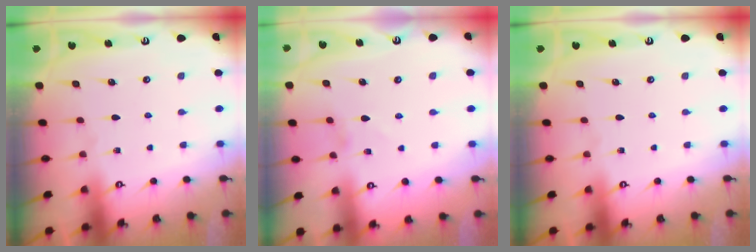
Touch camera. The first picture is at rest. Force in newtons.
{"total": 1.0, "press": 1.0, "slide": 0.3}
{"total": 0.0}